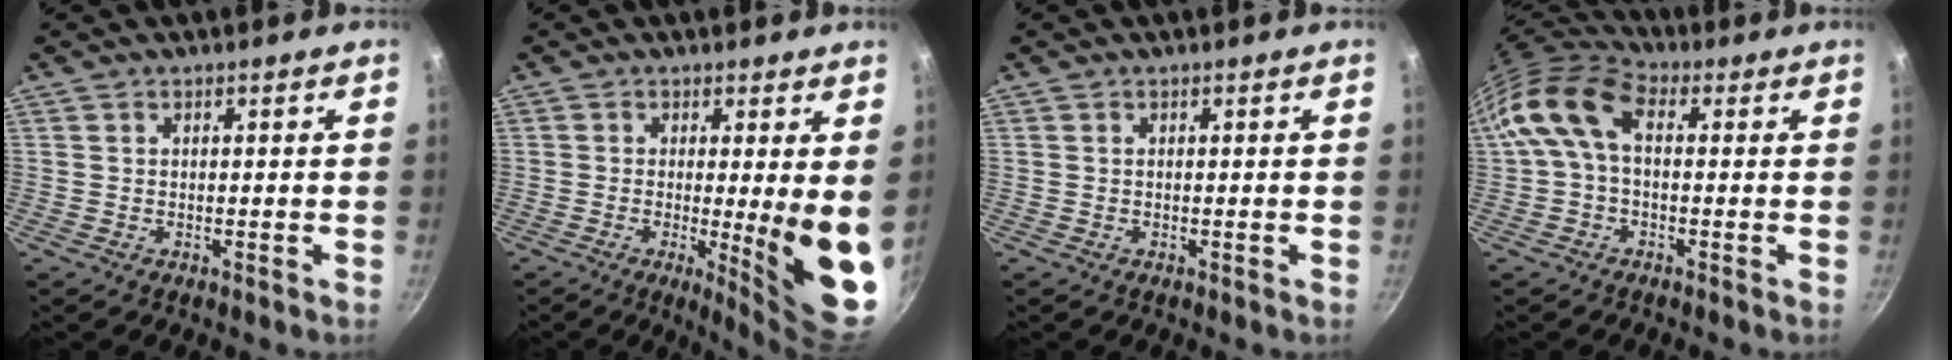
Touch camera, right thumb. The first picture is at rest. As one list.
[{"total": 11.8, "force": [-0.3, 1.7, 11.7], "torque": [-0.147, -0.035, 0.000]}, {"total": 0.0}, {"total": 10.4, "force": [1.3, 6.4, 8.1], "torque": [-0.154, 0.027, 0.005]}]